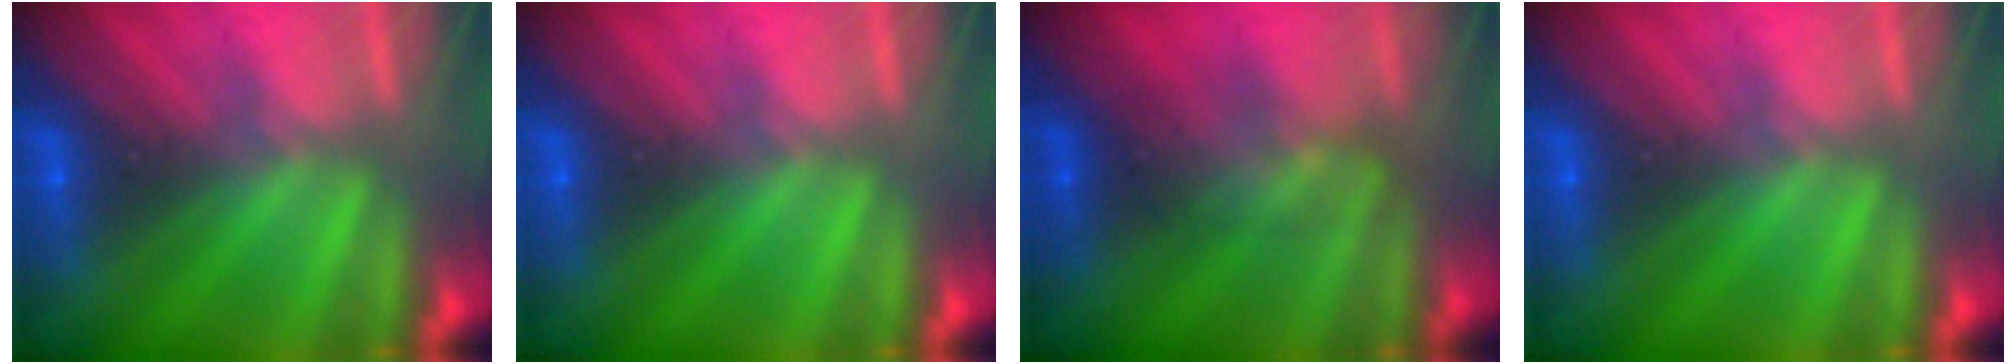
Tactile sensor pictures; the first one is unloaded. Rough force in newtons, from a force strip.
{"total": 0.0}
{"total": 2.2}
{"total": 0.0}